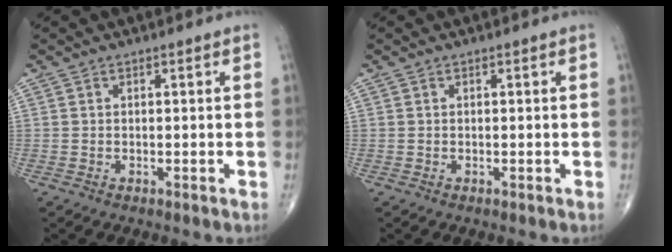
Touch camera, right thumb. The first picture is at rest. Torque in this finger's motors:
{"motor_torque": [0.00, 0.00, -0.02, 0.02, 0.00]}